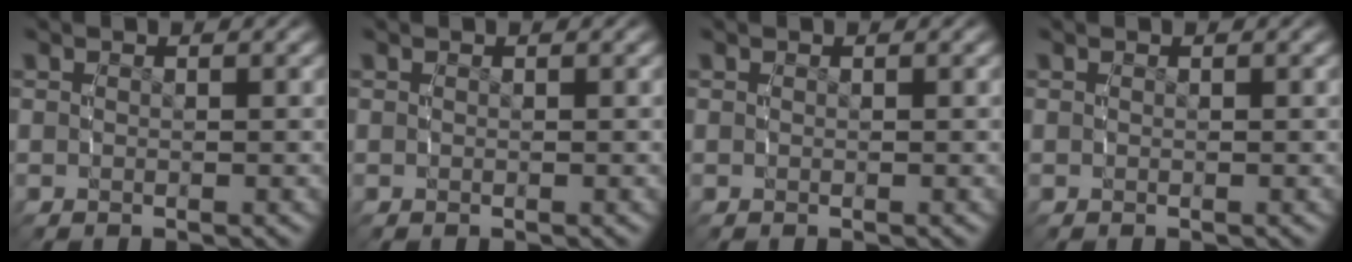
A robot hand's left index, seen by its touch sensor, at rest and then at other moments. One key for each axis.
{"total": 0.0}
{"total": 0.0}
{"total": 0.0}